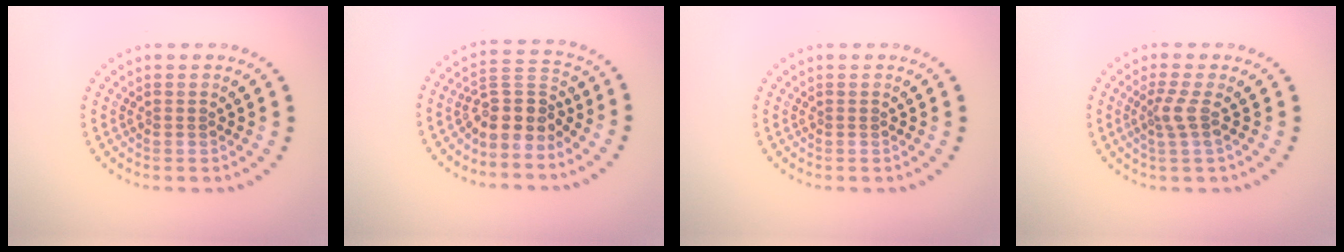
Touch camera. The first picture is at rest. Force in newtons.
{"total": 3.8, "press": 3.1, "slide": 2.1}
{"total": 0.0}
{"total": 1.9, "press": 1.4, "slide": 1.3}